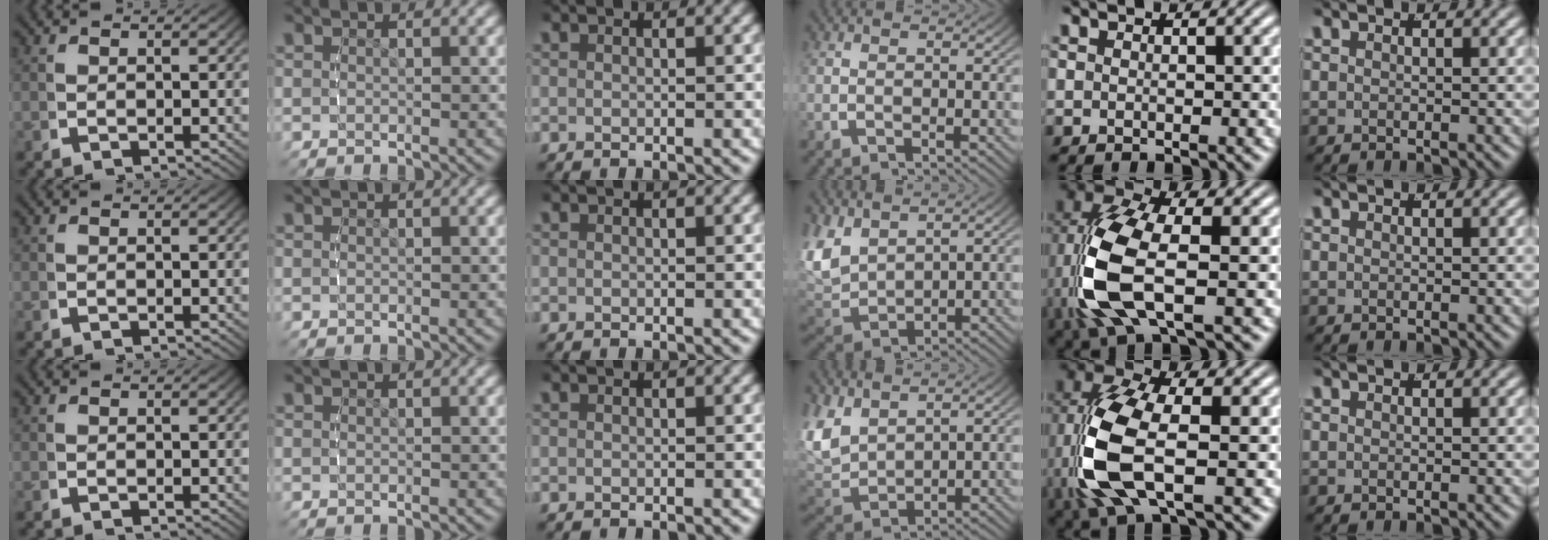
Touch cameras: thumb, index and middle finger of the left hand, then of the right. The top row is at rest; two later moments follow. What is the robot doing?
{"motion": "lift_and_place", "object": "pen"}